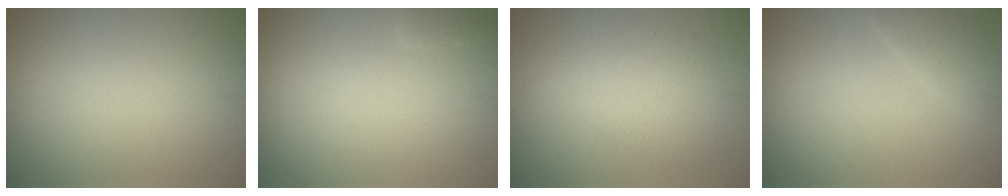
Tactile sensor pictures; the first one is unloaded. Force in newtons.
{"total": 0.7, "press": 0.7, "slide": 0.0}
{"total": 3.8, "press": 3.8, "slide": 0.1}
{"total": 1.5, "press": 1.5, "slide": 0.1}